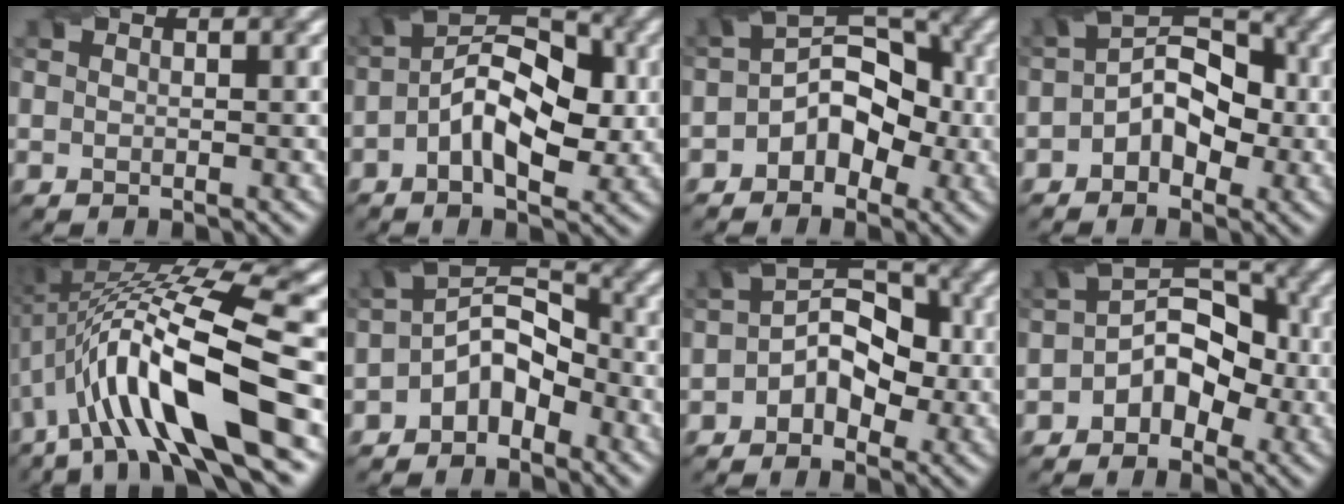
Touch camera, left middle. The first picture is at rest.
{"total": 8.4, "force": [-0.4, 4.5, 7.0], "torque": [-0.117, 0.019, -0.017]}
{"total": 5.5, "force": [-1.5, 3.9, 3.6], "torque": [-0.035, 0.012, -0.032]}
{"total": 5.3, "force": [-1.0, 3.6, 3.8], "torque": [-0.047, 0.012, -0.024]}
{"total": 12.5, "force": [-2.5, 3.3, 11.8], "torque": [-0.210, 0.018, -0.045]}
{"total": 5.3, "force": [-2.4, 3.4, 3.4], "torque": [-0.048, 0.011, -0.053]}
{"total": 5.5, "force": [-0.9, 3.8, 3.9], "torque": [-0.047, 0.013, -0.023]}
{"total": 5.3, "force": [-1.4, 3.8, 3.5], "torque": [-0.034, 0.012, -0.031]}